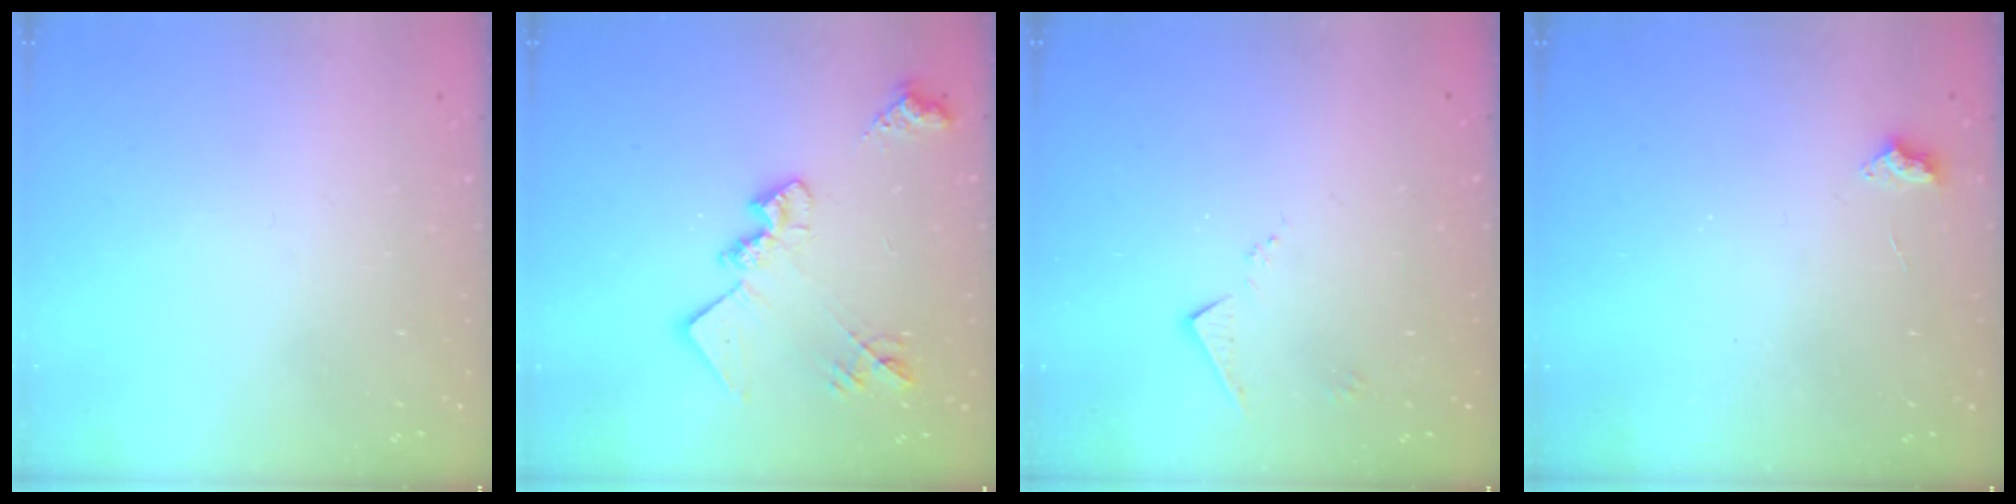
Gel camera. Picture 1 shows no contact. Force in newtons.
{"total": 17.8, "press": 17.7, "slide": 0.9}
{"total": 7.4, "press": 7.4, "slide": 0.2}
{"total": 2.4, "press": 2.4, "slide": 0.4}